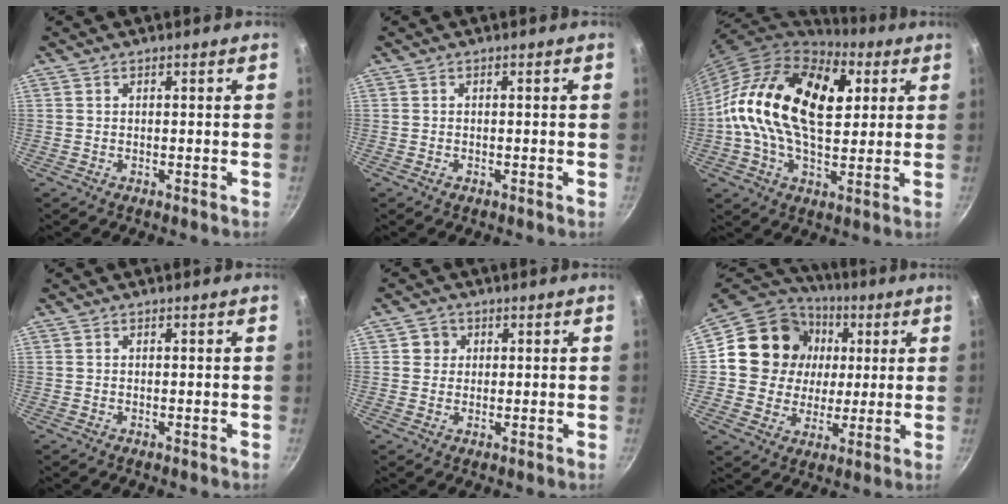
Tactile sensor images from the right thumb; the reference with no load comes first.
{"total": 0.5, "force": [-0.3, 0.3, 0.3], "torque": [-0.005, 0.002, -0.008]}
{"total": 24.1, "force": [4.8, 14.1, 18.9], "torque": [-0.319, 0.014, 0.062]}
{"total": 0.0}
{"total": 3.0, "force": [0.7, 2.9, 0.6], "torque": [0.011, 0.003, 0.005]}
{"total": 17.6, "force": [3.3, 15.8, 6.9], "torque": [-0.104, 0.012, 0.051]}